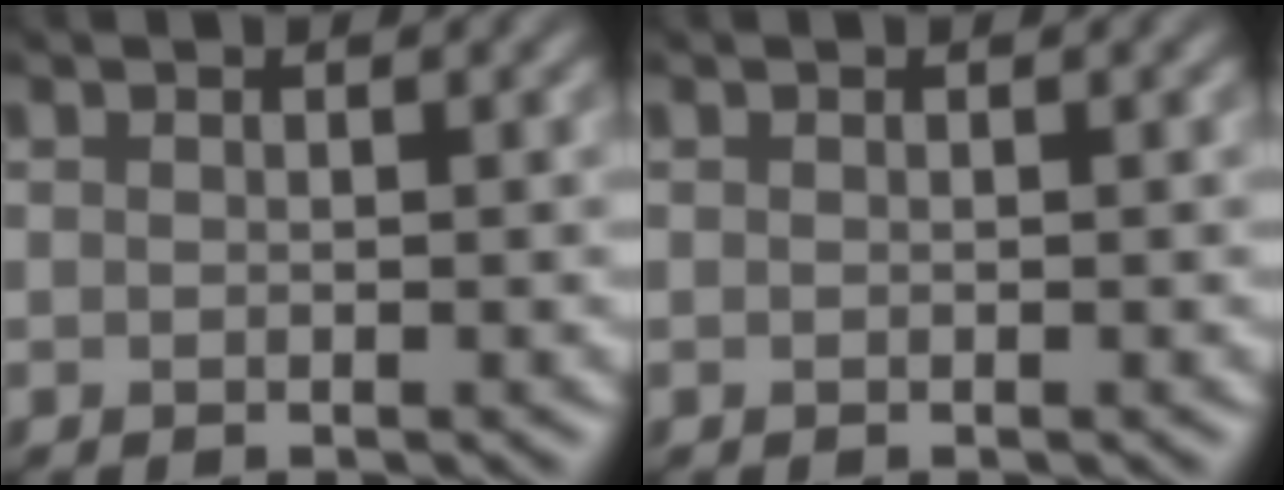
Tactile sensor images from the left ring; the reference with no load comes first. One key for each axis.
{"total": 0.0}